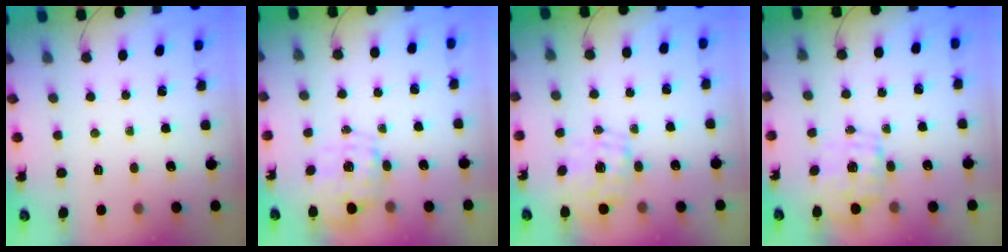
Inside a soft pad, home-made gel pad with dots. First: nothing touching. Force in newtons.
{"total": 2.8, "press": 2.7, "slide": 0.9}
{"total": 1.6, "press": 1.4, "slide": 0.8}
{"total": 1.8, "press": 1.7, "slide": 0.6}